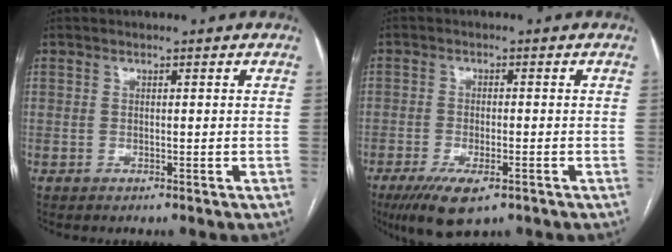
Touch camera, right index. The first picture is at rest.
{"total": 7.8, "force": [-4.7, 2.5, 5.7], "torque": [-0.101, -0.015, -0.075]}